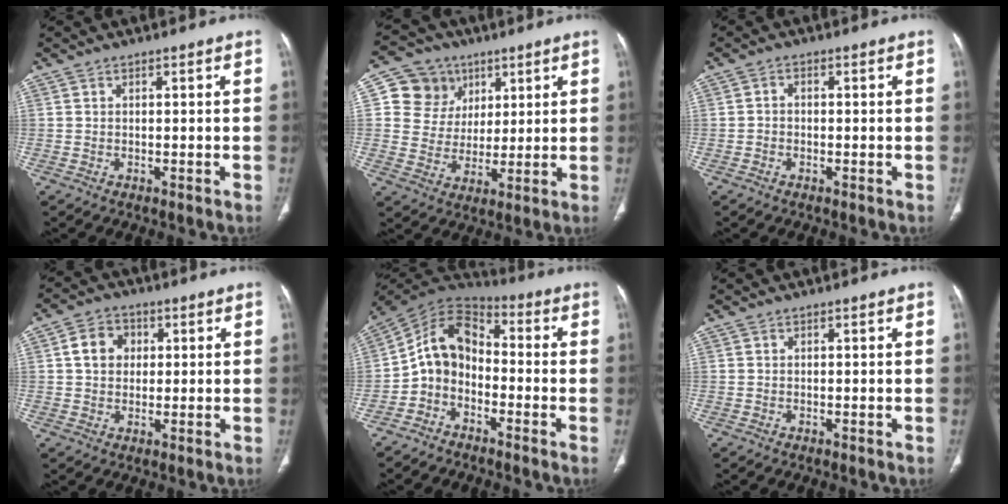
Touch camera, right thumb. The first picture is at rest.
{"total": 11.0, "force": [4.4, 9.7, 2.7], "torque": [-0.006, -0.013, 0.080]}
{"total": 1.1, "force": [-0.3, 0.9, 0.7], "torque": [-0.007, 0.005, -0.009]}
{"total": 6.5, "force": [1.3, 5.4, 3.4], "torque": [-0.035, 0.007, 0.015]}
{"total": 9.9, "force": [-3.1, 7.2, 5.9], "torque": [-0.092, 0.066, -0.074]}
{"total": 0.0}